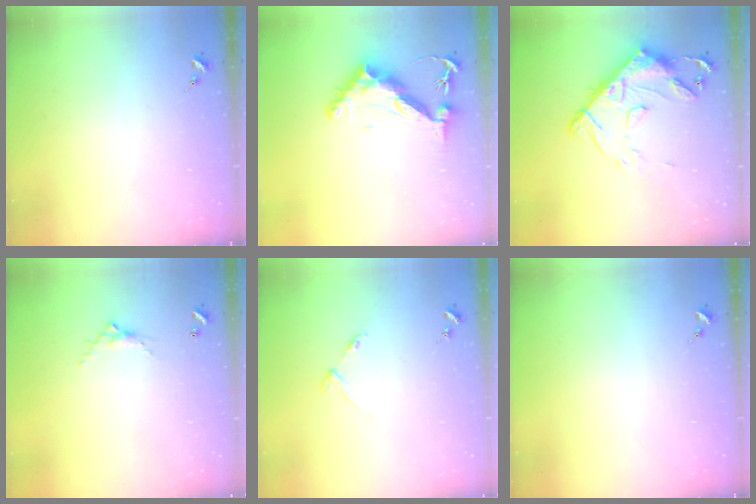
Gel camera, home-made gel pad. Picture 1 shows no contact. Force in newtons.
{"total": 10.4, "press": 10.3, "slide": 0.9}
{"total": 16.8, "press": 16.7, "slide": 1.2}
{"total": 5.2, "press": 5.2, "slide": 0.2}
{"total": 3.6, "press": 3.5, "slide": 0.4}
{"total": 0.0}